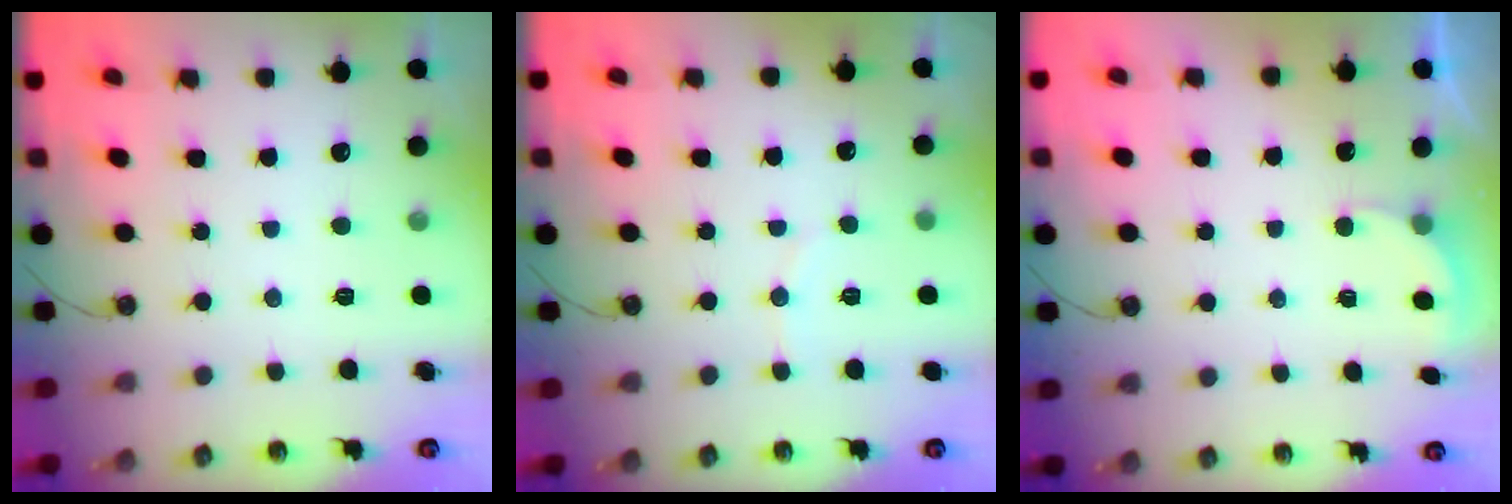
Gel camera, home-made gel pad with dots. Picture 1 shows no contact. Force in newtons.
{"total": 4.8, "press": 4.7, "slide": 0.8}
{"total": 2.3, "press": 2.1, "slide": 0.8}